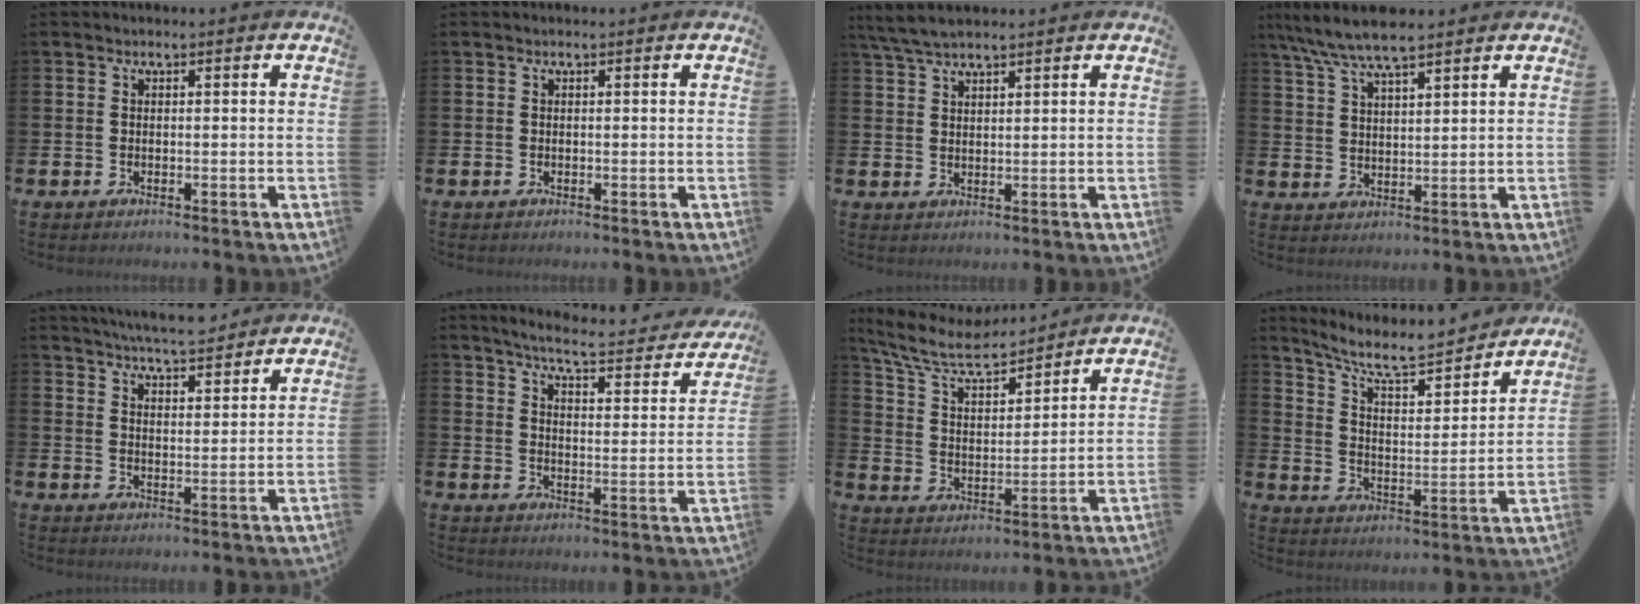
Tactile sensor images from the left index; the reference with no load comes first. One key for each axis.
{"total": 0.0}
{"total": 4.2, "fx": 3.7, "fy": 0.7, "fz": 1.8, "tx": -0.049, "ty": -0.004, "tz": 0.071}
{"total": 6.7, "fx": 5.9, "fy": 1.1, "fz": 2.8, "tx": -0.078, "ty": -0.017, "tz": 0.108}
{"total": 6.0, "fx": 5.9, "fy": 0.2, "fz": 0.9, "tx": -0.032, "ty": -0.031, "tz": 0.106}
{"total": 5.6, "fx": 5.1, "fy": 0.3, "fz": 2.3, "tx": -0.061, "ty": -0.040, "tz": 0.081}
{"total": 8.5, "fx": 7.5, "fy": 1.9, "fz": 3.5, "tx": -0.104, "ty": -0.042, "tz": 0.134}
{"total": 8.5, "fx": 7.5, "fy": 1.9, "fz": 3.4, "tx": -0.097, "ty": -0.052, "tz": 0.128}